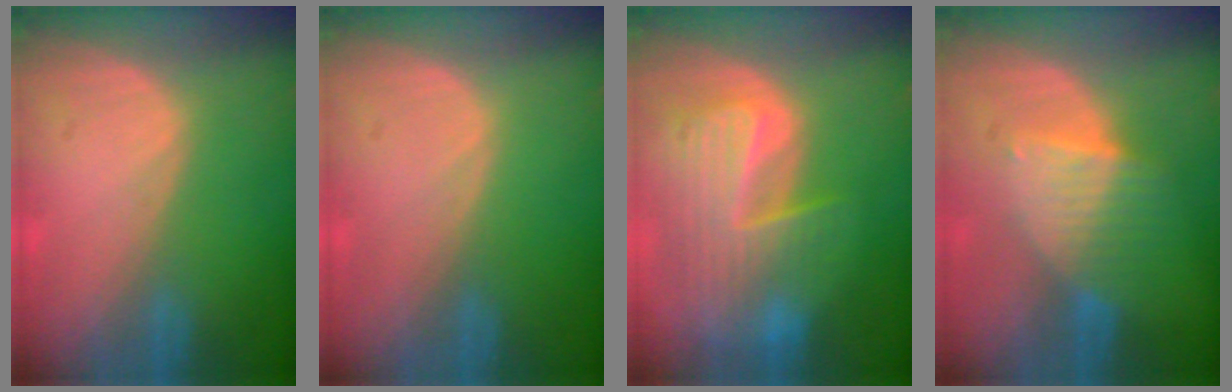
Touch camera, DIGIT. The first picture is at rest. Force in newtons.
{"total": 0.0}
{"total": 10.0, "press": 8.7, "slide": 5.0}
{"total": 6.5, "press": 5.9, "slide": 2.8}